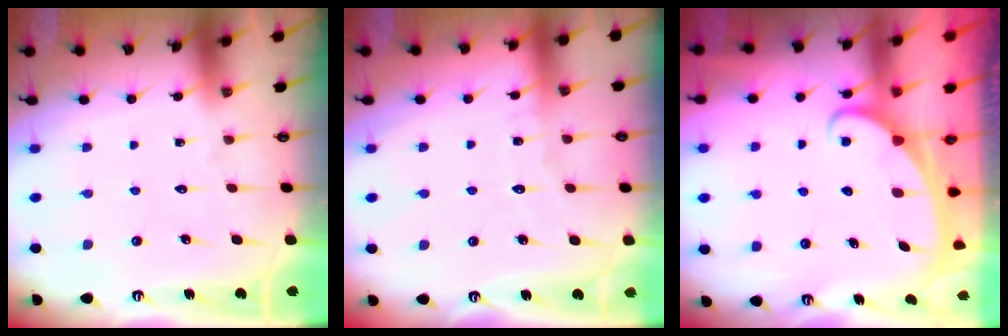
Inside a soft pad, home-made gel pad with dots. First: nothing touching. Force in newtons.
{"total": 4.1, "press": 4.1, "slide": 0.4}
{"total": 2.4, "press": 2.4, "slide": 0.3}